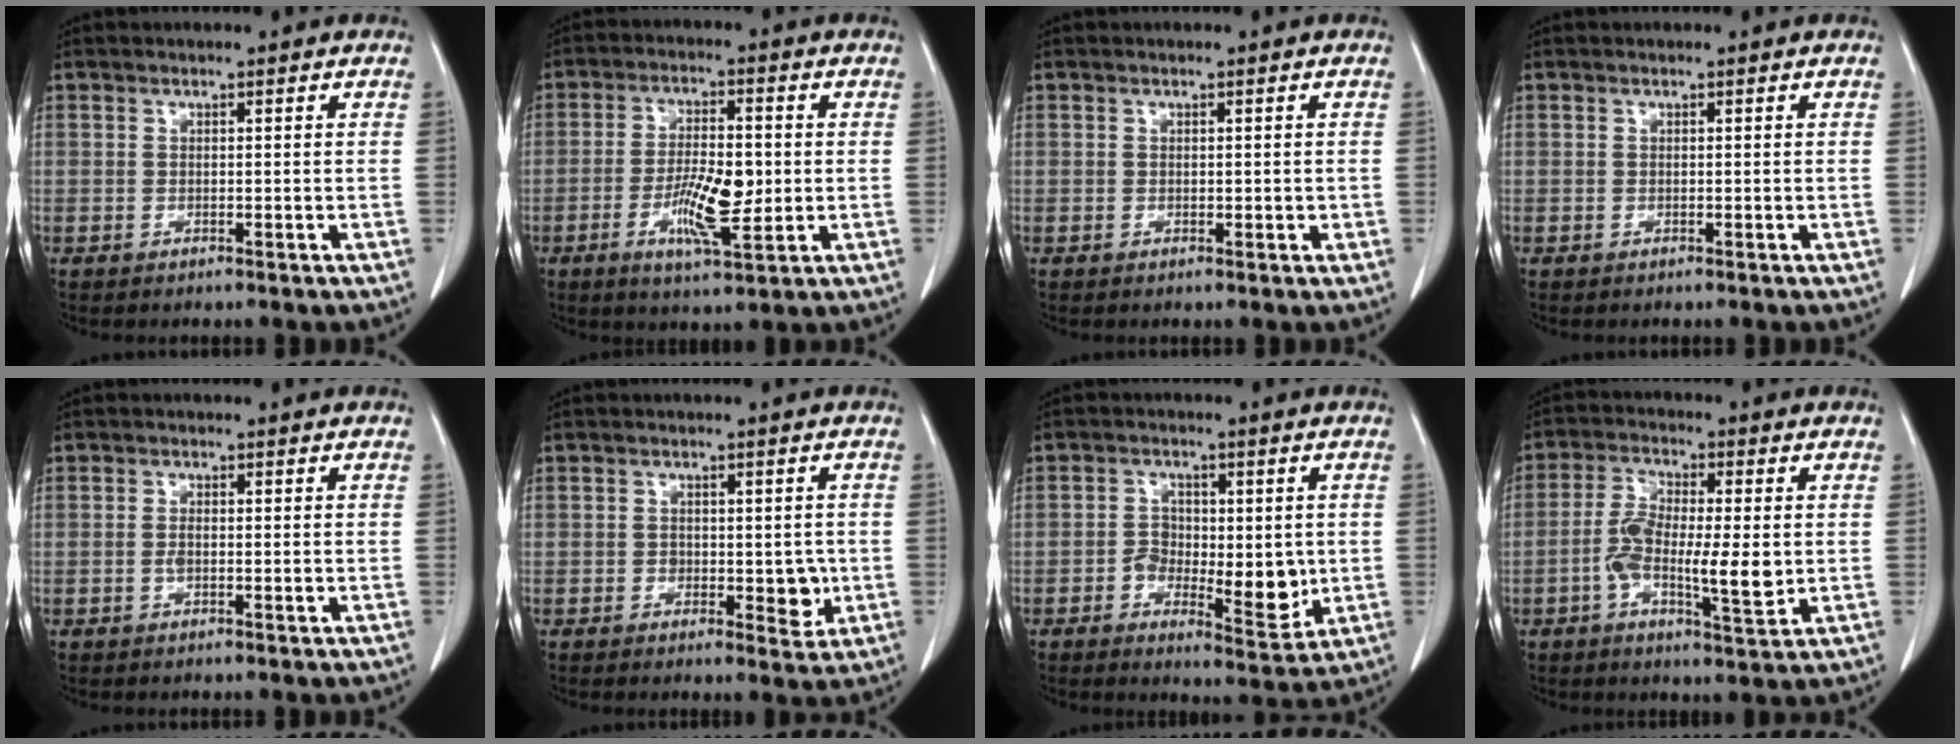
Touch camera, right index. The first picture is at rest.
{"total": 9.0, "force": [-1.6, 2.3, 8.5], "torque": [-0.157, -0.006, -0.026]}
{"total": 1.1, "force": [-0.1, 0.7, 0.9], "torque": [-0.010, -0.002, 0.002]}
{"total": 0.0}
{"total": 1.9, "force": [-0.3, 0.8, 1.7], "torque": [-0.037, -0.001, -0.004]}
{"total": 5.0, "force": [-0.9, 2.8, 4.0], "torque": [-0.041, -0.002, -0.007]}
{"total": 8.8, "force": [-1.2, 4.6, 7.4], "torque": [-0.094, -0.003, -0.011]}
{"total": 10.1, "force": [-1.3, 2.8, 9.6], "torque": [-0.175, -0.004, -0.024]}